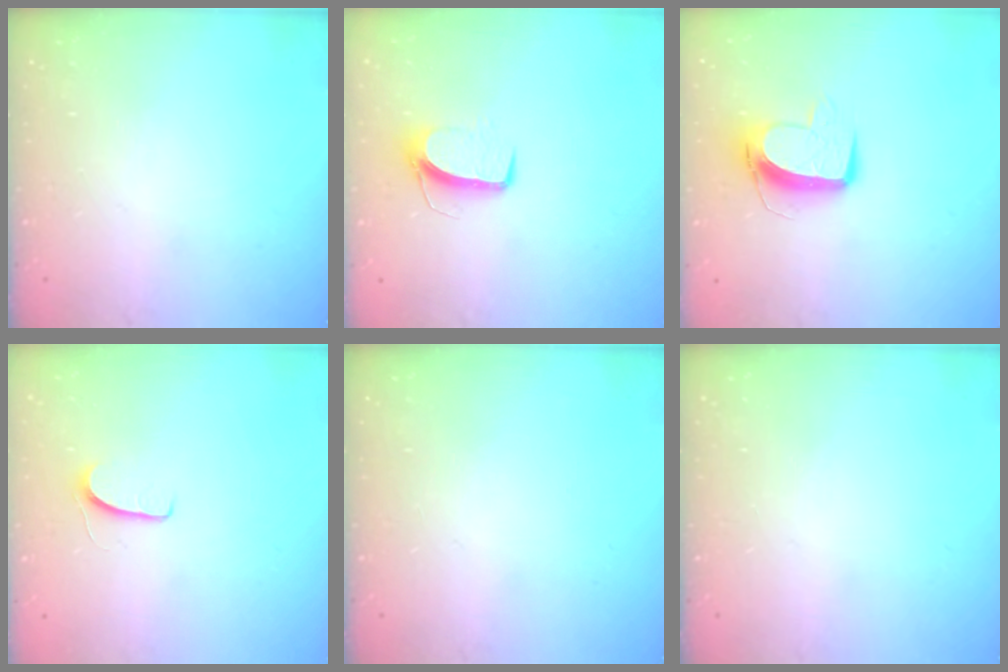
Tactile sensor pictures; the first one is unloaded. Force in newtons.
{"total": 7.8, "press": 7.7, "slide": 0.5}
{"total": 10.3, "press": 10.2, "slide": 1.1}
{"total": 5.1, "press": 5.0, "slide": 0.5}
{"total": 0.0}
{"total": 0.0}